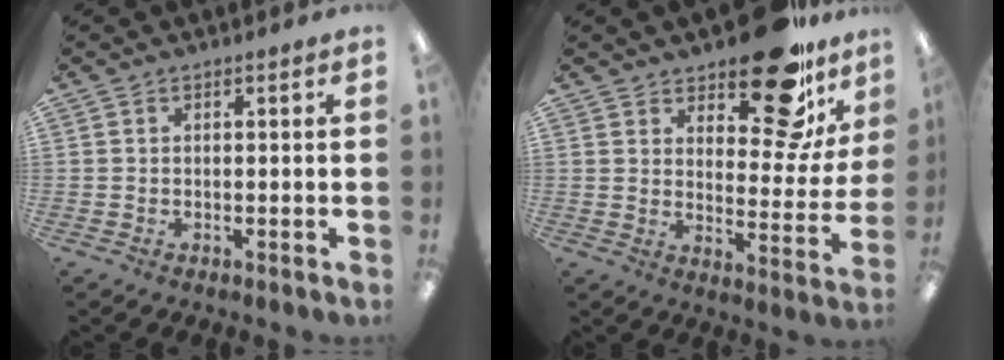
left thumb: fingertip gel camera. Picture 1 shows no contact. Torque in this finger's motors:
{"motor_torque": [1.87, 1.20, 1.18, -1.09, 0.03]}